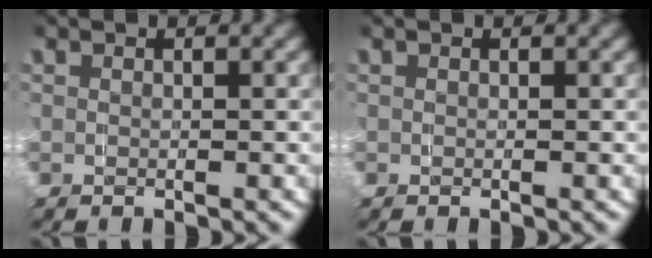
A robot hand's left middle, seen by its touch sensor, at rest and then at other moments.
{"total": 0.0}